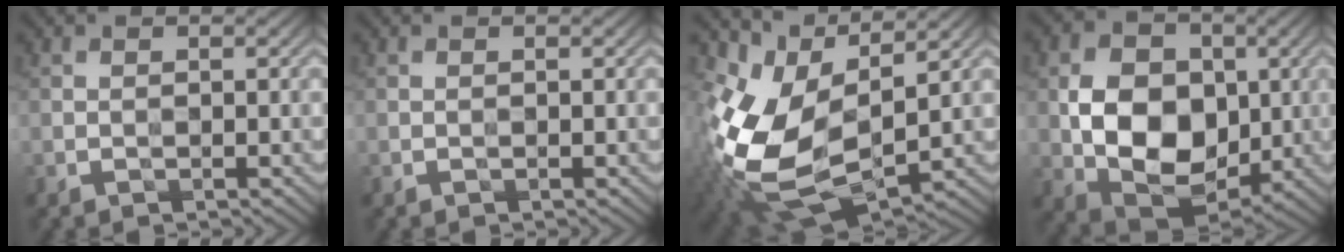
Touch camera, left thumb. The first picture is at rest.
{"total": 0.0}
{"total": 14.2, "force": [2.1, 8.9, 10.9], "torque": [-0.271, -0.021, 0.047]}
{"total": 11.9, "force": [-0.1, 8.7, 8.1], "torque": [-0.156, -0.006, -0.001]}